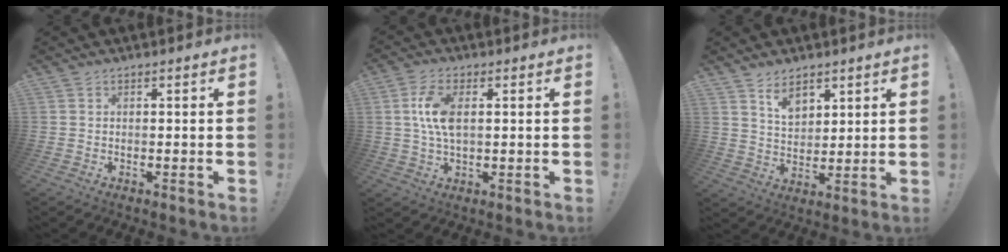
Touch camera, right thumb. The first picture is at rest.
{"total": 9.0, "force": [1.3, 4.4, 7.8], "torque": [-0.148, -0.005, 0.019]}
{"total": 7.4, "force": [5.3, 4.3, 2.8], "torque": [-0.038, -0.035, 0.097]}